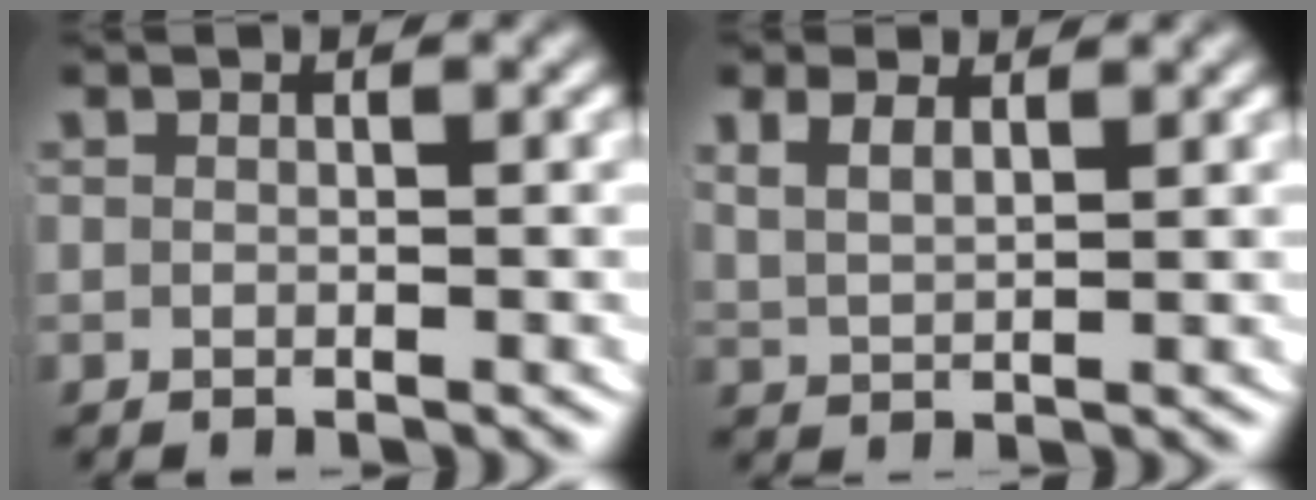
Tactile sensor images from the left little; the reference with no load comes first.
{"total": 2.2, "force": [1.7, 0.9, 1.2], "torque": [-0.028, -0.007, 0.038]}